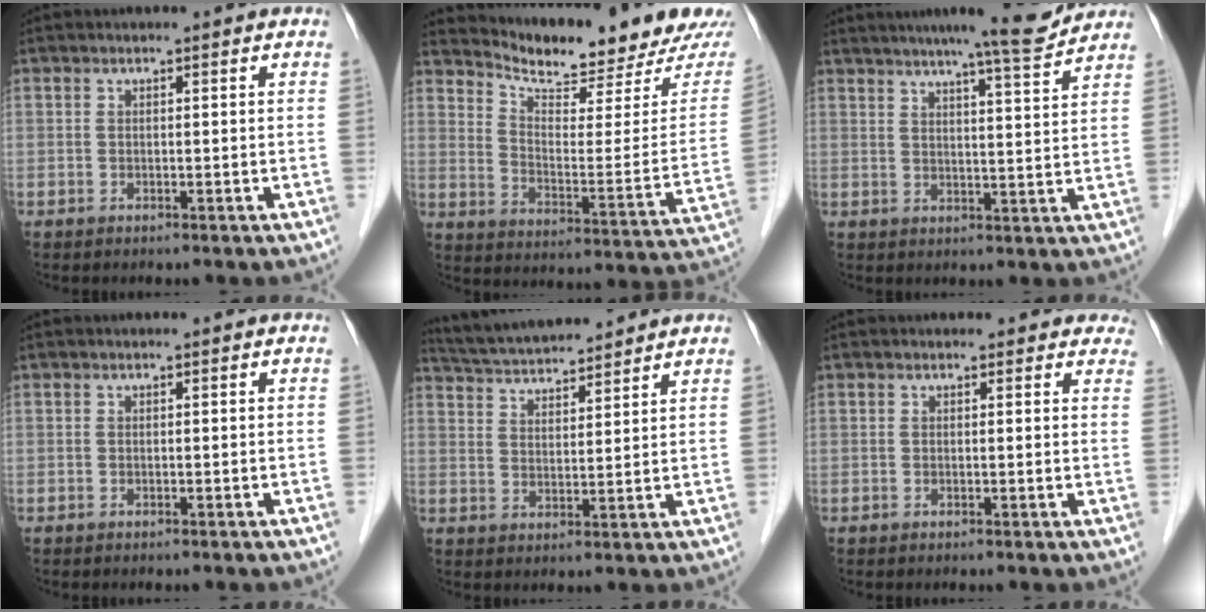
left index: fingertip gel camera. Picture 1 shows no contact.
{"total": 17.2, "force": [16.4, 0.7, 5.2], "torque": [-0.092, -0.076, 0.222]}
{"total": 10.7, "force": [9.6, -0.5, 4.7], "torque": [-0.071, -0.005, 0.124]}
{"total": 0.0}
{"total": 11.7, "force": [11.0, 1.1, 4.0], "torque": [-0.077, 0.025, 0.184]}
{"total": 4.5, "force": [4.1, 1.9, 0.6], "torque": [0.019, -0.006, 0.022]}